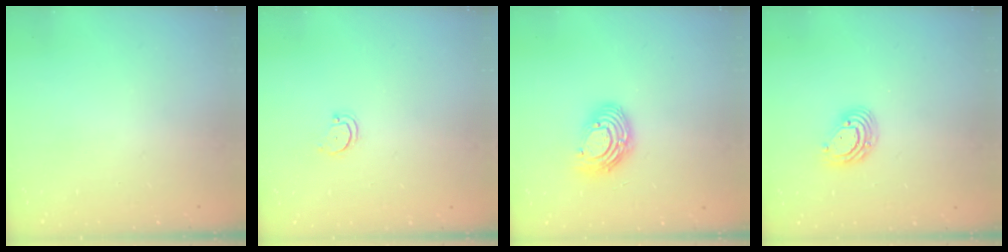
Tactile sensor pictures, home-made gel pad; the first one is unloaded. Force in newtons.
{"total": 3.0, "press": 3.0, "slide": 0.2}
{"total": 11.2, "press": 11.2, "slide": 1.0}
{"total": 7.9, "press": 7.8, "slide": 1.5}